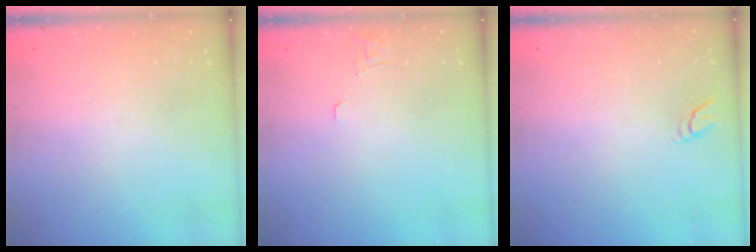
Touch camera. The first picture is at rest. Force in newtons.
{"total": 4.5, "press": 4.5, "slide": 0.3}
{"total": 3.1, "press": 3.1, "slide": 0.3}